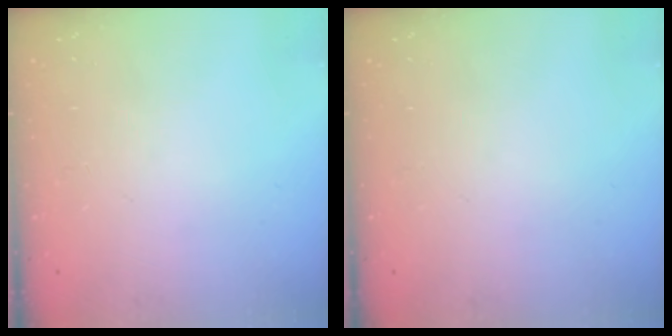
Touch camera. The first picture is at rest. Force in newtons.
{"total": 0.0}